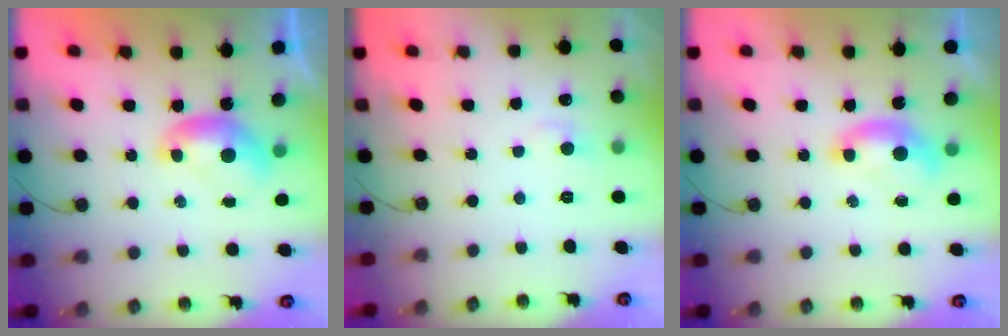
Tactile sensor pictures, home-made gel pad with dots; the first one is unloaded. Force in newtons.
{"total": 0.7, "press": 0.3, "slide": 0.7}
{"total": 1.0, "press": 0.8, "slide": 0.6}